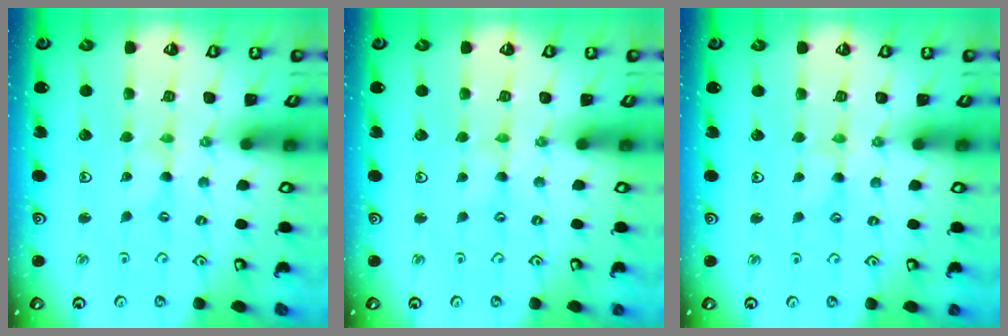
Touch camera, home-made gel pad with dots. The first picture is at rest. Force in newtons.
{"total": 1.3, "press": 1.2, "slide": 0.2}
{"total": 1.6, "press": 1.6, "slide": 0.3}